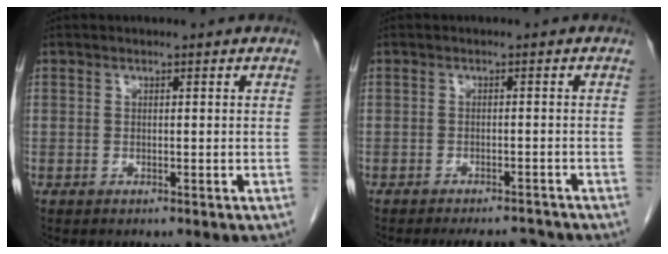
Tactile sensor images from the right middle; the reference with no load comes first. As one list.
[{"total": 4.4, "force": [-4.3, 0.6, 0.7], "torque": [-0.004, -0.004, -0.061]}]